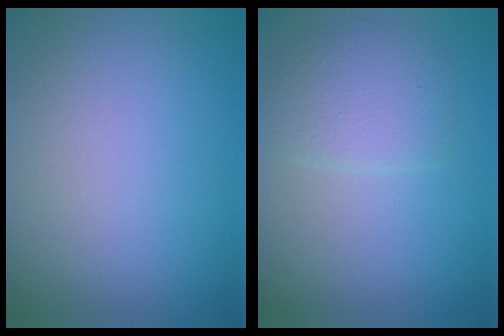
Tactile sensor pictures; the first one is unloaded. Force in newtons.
{"total": 2.9, "press": 2.9, "slide": 0.1}